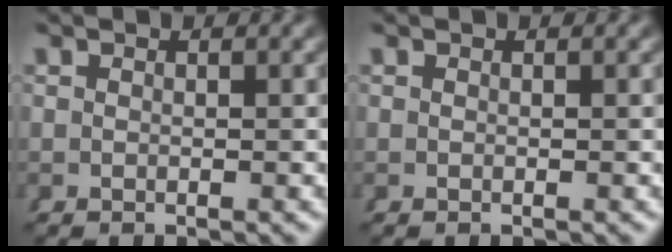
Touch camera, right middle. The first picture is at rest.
{"total": 0.0}